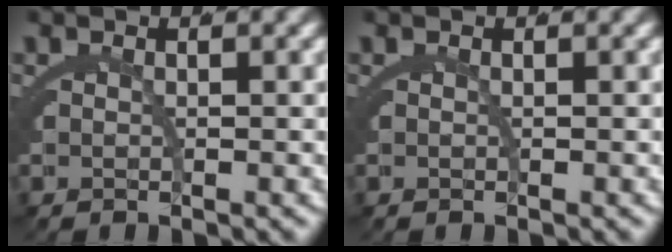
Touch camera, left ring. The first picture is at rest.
{"total": 0.0}